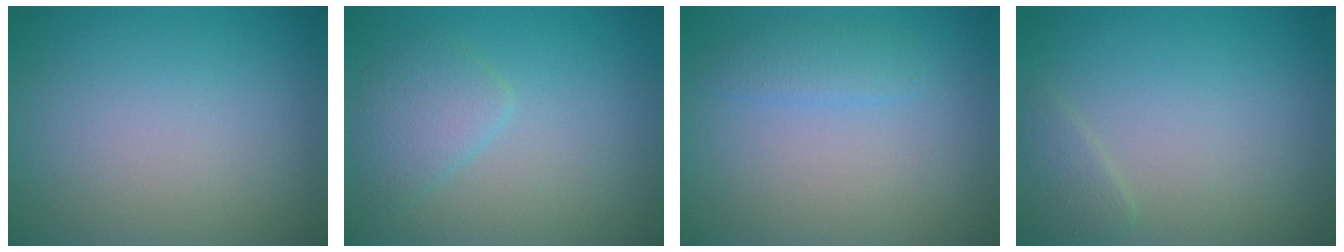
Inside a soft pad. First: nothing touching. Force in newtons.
{"total": 2.5, "press": 2.5, "slide": 0.1}
{"total": 1.6, "press": 1.6, "slide": 0.2}
{"total": 1.3, "press": 1.3, "slide": 0.1}